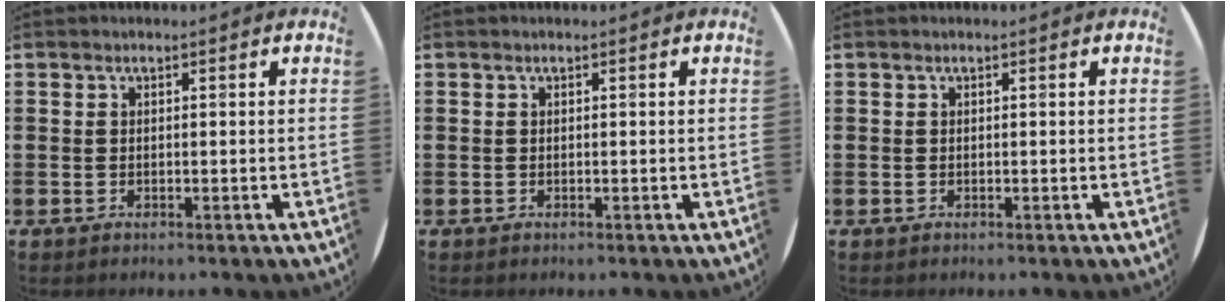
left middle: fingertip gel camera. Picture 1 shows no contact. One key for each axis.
{"total": 0.0}
{"total": 0.0}